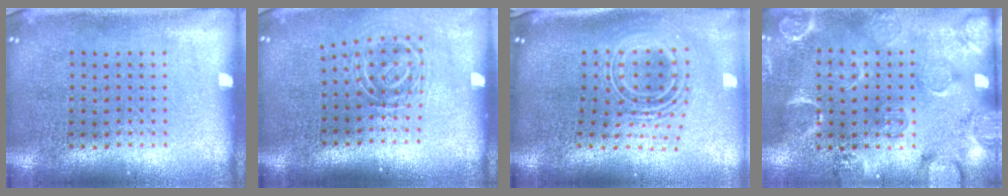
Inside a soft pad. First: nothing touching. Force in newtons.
{"total": 1.8, "press": 1.2, "slide": 1.4}
{"total": 2.7, "press": 1.8, "slide": 1.9}
{"total": 2.6, "press": 2.0, "slide": 1.6}